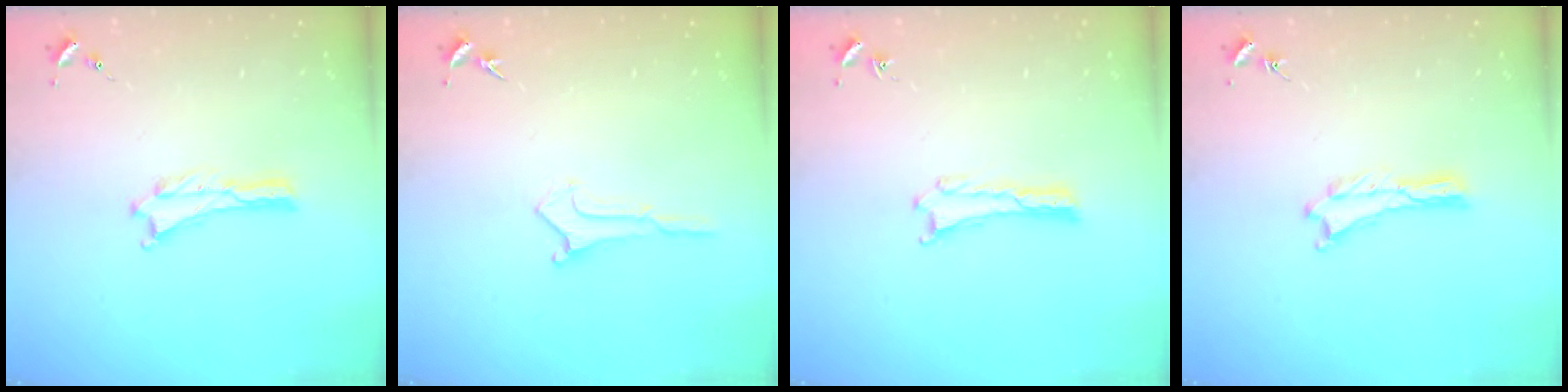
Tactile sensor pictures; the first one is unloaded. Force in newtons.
{"total": 0.0}
{"total": 0.0}
{"total": 0.0}